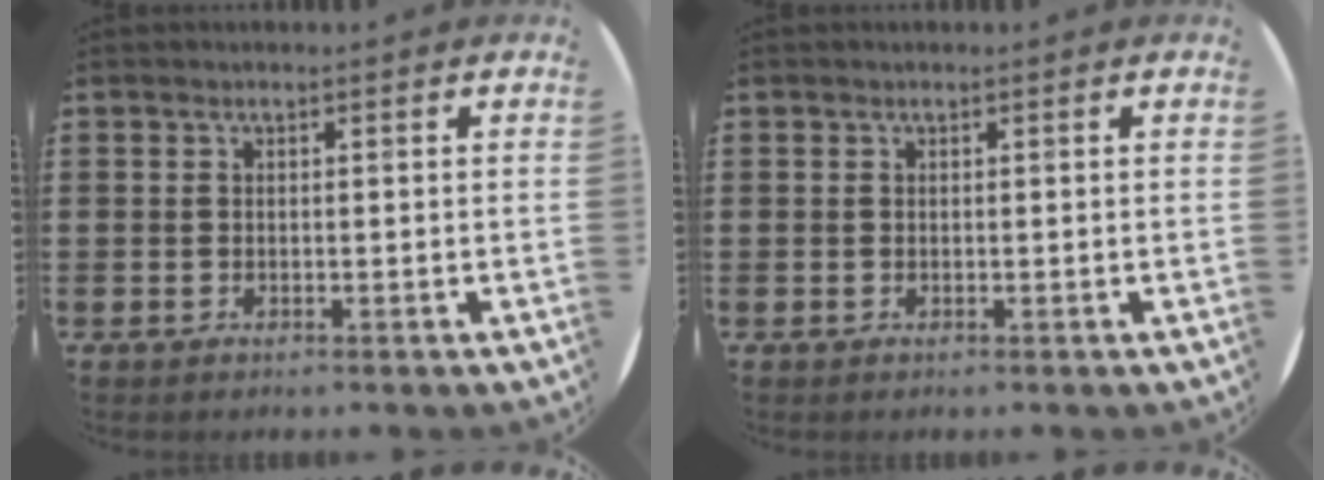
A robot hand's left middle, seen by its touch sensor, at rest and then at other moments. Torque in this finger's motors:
{"motor_torque": [-0.07, 0.10, -0.02, -0.01]}